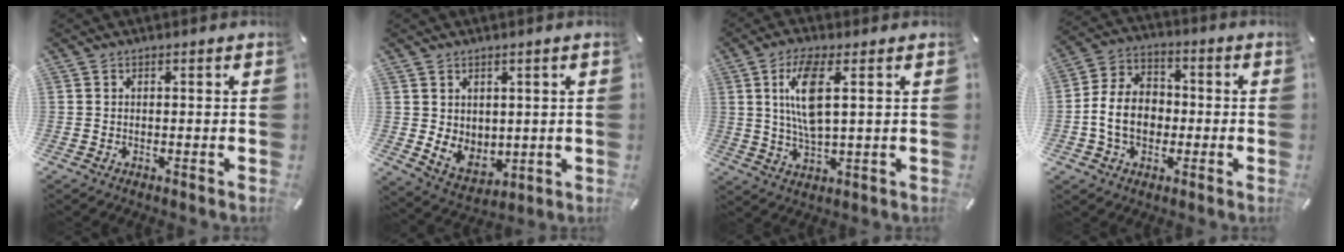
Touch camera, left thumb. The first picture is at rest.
{"total": 6.6, "force": [2.2, 5.9, 2.2], "torque": [-0.042, -0.021, 0.045]}
{"total": 10.2, "force": [2.7, 3.1, 9.4], "torque": [-0.196, -0.009, 0.040]}
{"total": 10.5, "force": [-1.9, 8.3, 6.1], "torque": [-0.145, 0.024, -0.035]}